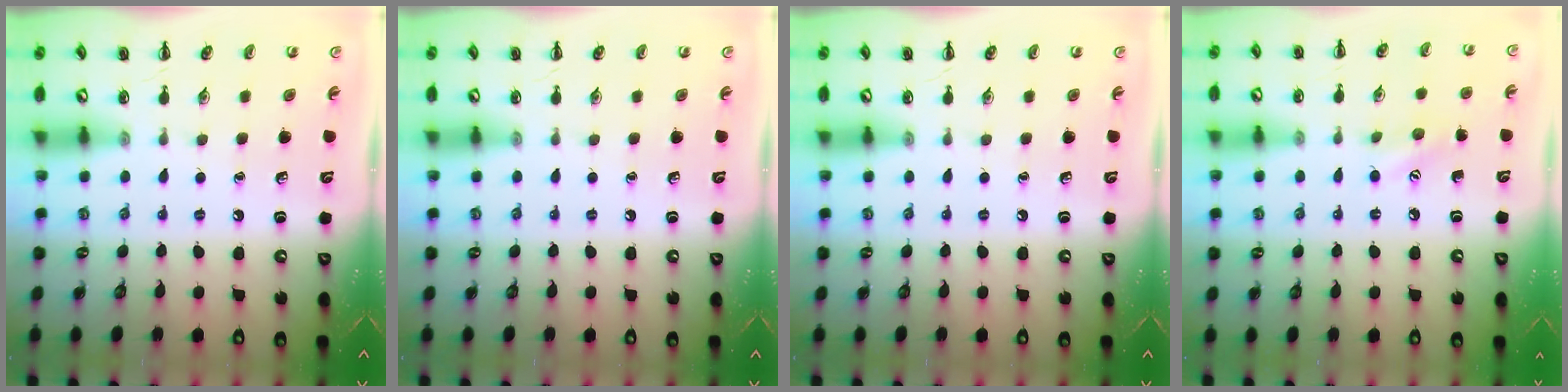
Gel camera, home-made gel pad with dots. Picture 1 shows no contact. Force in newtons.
{"total": 0.0}
{"total": 0.0}
{"total": 7.1, "press": 6.9, "slide": 1.7}